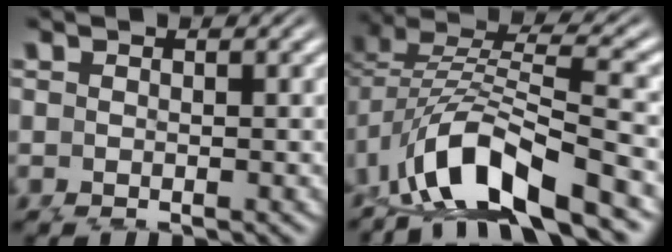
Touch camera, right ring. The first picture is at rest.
{"total": 6.5, "force": [-1.7, 3.6, 5.2], "torque": [-0.106, -0.017, -0.018]}